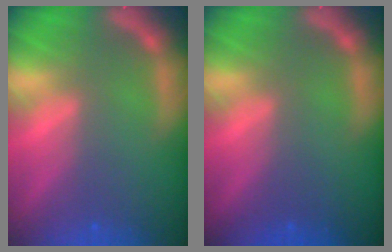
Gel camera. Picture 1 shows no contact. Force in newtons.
{"total": 0.0}